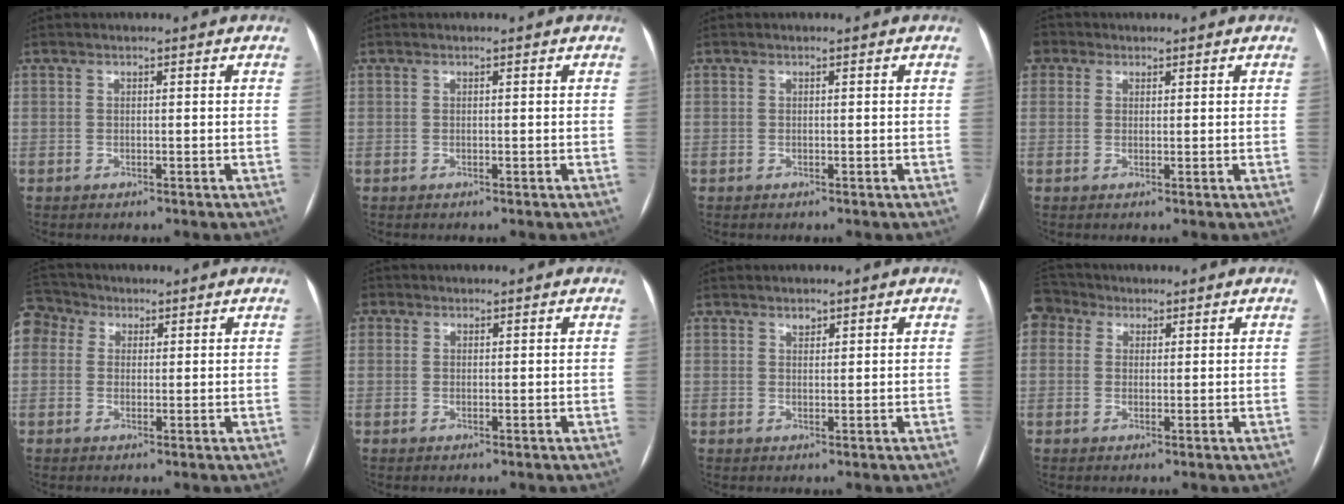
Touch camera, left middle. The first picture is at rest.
{"total": 0.0}
{"total": 0.0}
{"total": 3.2, "force": [1.4, 2.7, 0.8], "torque": [-0.014, 0.016, 0.024]}
{"total": 8.9, "force": [3.7, 7.3, 3.5], "torque": [-0.096, 0.047, 0.070]}
{"total": 2.0, "force": [0.7, 1.8, 0.4], "torque": [0.000, 0.006, 0.008]}
{"total": 1.2, "force": [0.9, 0.6, 0.5], "torque": [-0.010, -0.001, 0.015]}
{"total": 5.4, "force": [3.0, 4.2, 1.7], "torque": [-0.041, 0.033, 0.062]}